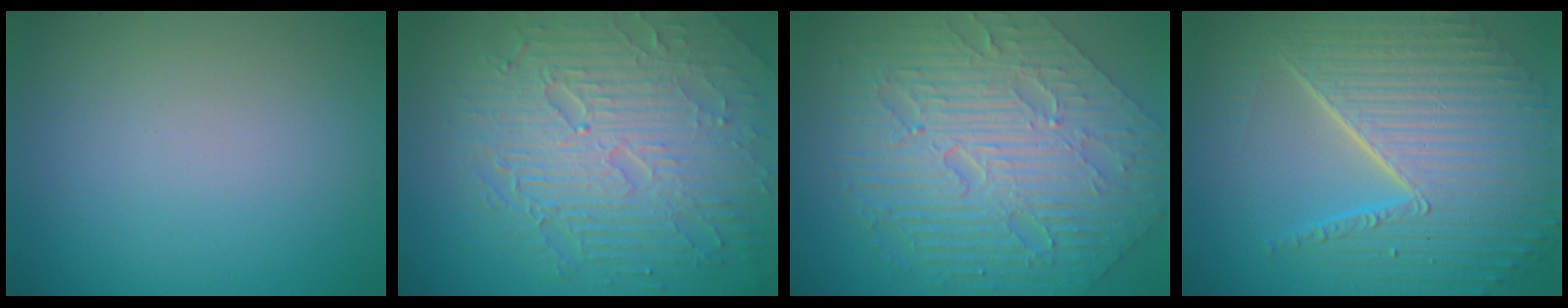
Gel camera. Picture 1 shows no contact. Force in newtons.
{"total": 10.2, "press": 6.6, "slide": 7.7}
{"total": 10.4, "press": 7.1, "slide": 7.6}
{"total": 10.2, "press": 6.6, "slide": 7.8}